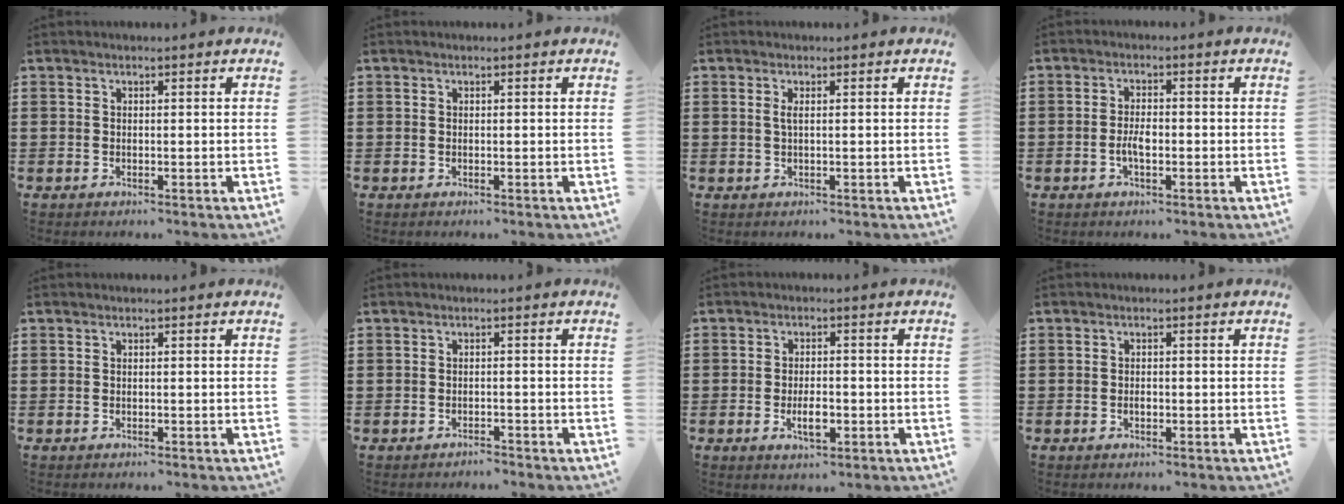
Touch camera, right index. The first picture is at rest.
{"total": 0.0}
{"total": 1.1, "force": [0.2, 0.1, 1.1], "torque": [-0.022, 0.001, 0.002]}
{"total": 2.9, "force": [-0.8, 1.1, 2.5], "torque": [-0.054, 0.000, -0.017]}
{"total": 0.0}
{"total": 1.4, "force": [-1.3, 0.1, -0.3], "torque": [0.001, 0.004, -0.031]}
{"total": 3.8, "force": [-1.3, 1.5, 3.3], "torque": [-0.056, -0.003, -0.026]}
{"total": 1.0, "force": [-0.3, 0.5, 0.8], "torque": [-0.017, -0.004, -0.005]}